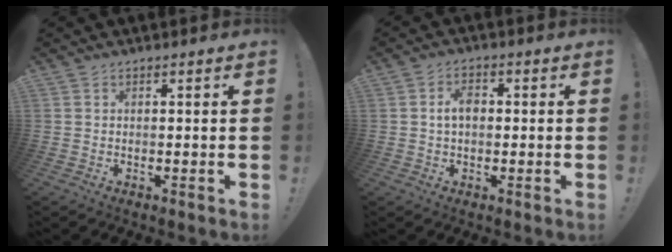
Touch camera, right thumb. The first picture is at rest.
{"total": 3.9, "force": [1.1, 2.0, 3.2], "torque": [-0.052, 0.002, 0.014]}